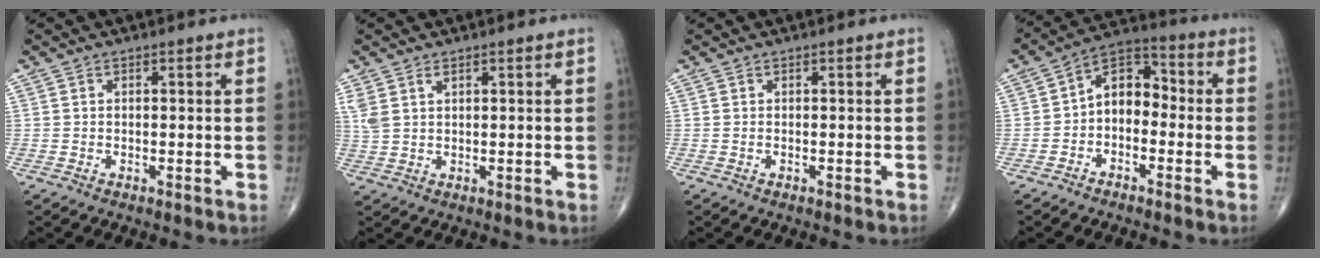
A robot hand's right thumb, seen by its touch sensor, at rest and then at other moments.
{"total": 3.4, "force": [1.7, 1.9, 2.3], "torque": [-0.058, 0.006, 0.043]}
{"total": 0.0}
{"total": 8.4, "force": [-1.7, 5.8, 5.9], "torque": [-0.069, 0.042, -0.049]}